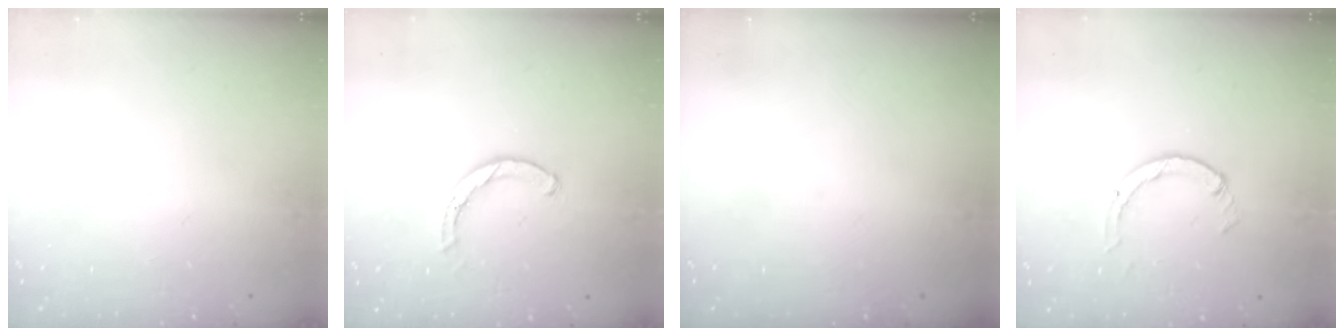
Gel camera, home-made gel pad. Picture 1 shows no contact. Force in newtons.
{"total": 2.0, "press": 2.0, "slide": 0.2}
{"total": 0.0}
{"total": 2.6, "press": 2.5, "slide": 0.3}